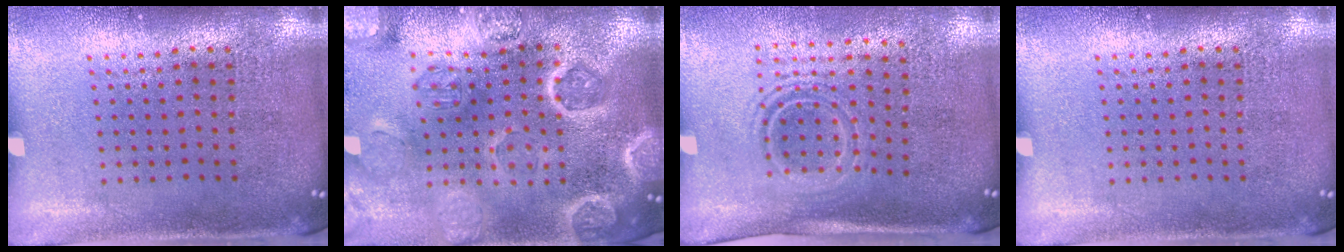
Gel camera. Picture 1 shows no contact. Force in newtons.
{"total": 4.6, "press": 4.1, "slide": 2.0}
{"total": 1.5, "press": 1.1, "slide": 1.0}
{"total": 0.0}